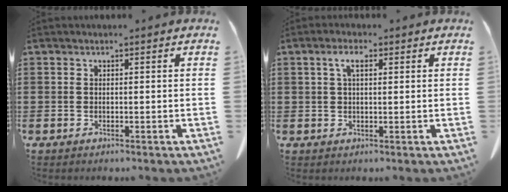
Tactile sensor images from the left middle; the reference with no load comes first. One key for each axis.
{"total": 3.2, "fx": 1.3, "fy": 1.1, "fz": 2.8, "tx": -0.061, "ty": 0.007, "tz": 0.021}